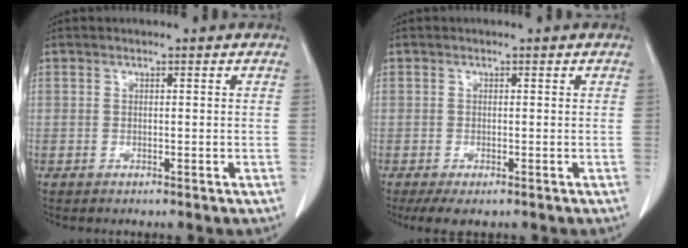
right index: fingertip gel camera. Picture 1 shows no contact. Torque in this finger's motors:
{"motor_torque": [-0.56, -0.15, -0.34, -0.11]}